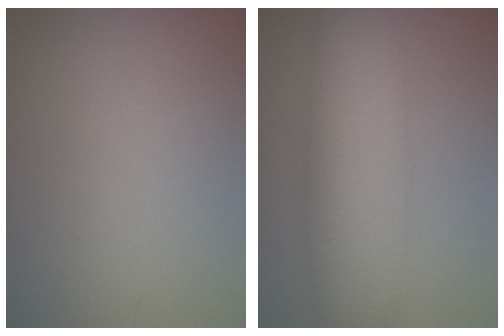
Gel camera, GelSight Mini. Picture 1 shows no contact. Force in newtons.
{"total": 9.9, "press": 9.9, "slide": 0.4}